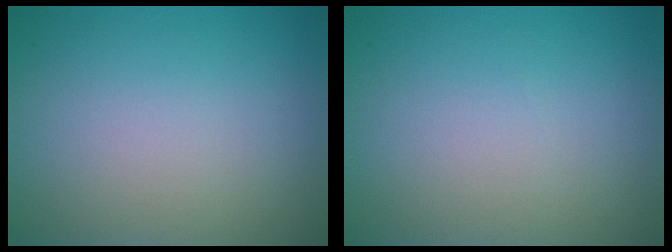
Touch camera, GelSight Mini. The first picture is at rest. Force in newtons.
{"total": 0.0}